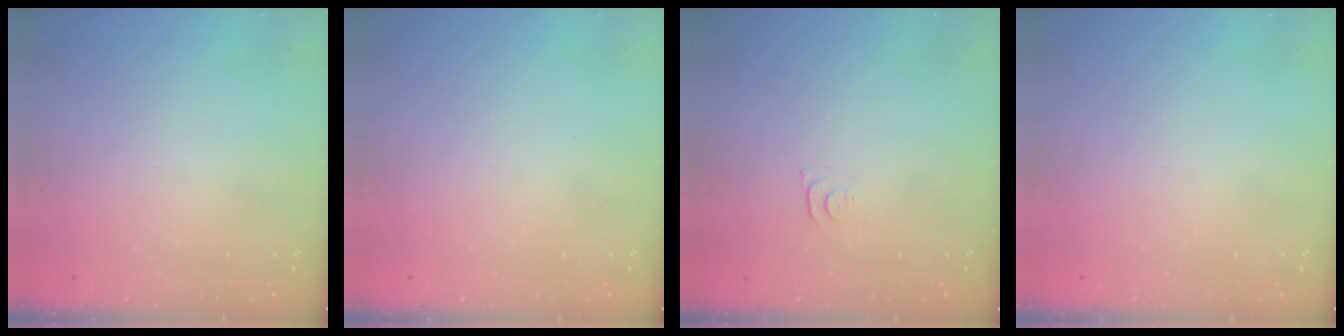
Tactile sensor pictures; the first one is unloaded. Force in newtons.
{"total": 0.0}
{"total": 3.4, "press": 3.4, "slide": 0.5}
{"total": 0.0}